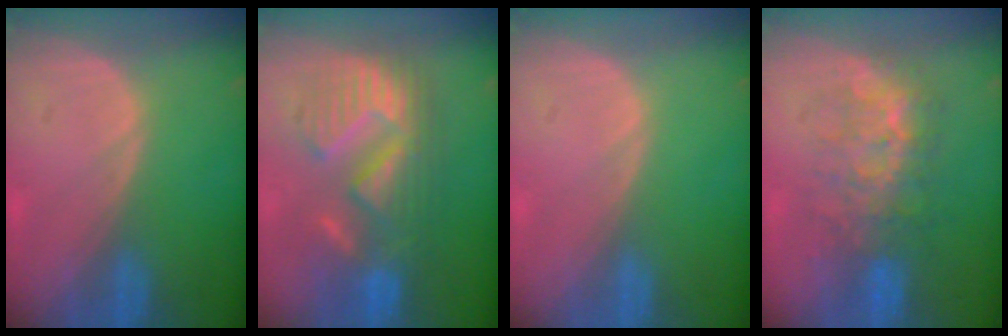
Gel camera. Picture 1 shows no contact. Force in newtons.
{"total": 10.4, "press": 10.4, "slide": 0.7}
{"total": 0.0}
{"total": 7.8, "press": 7.7, "slide": 1.3}